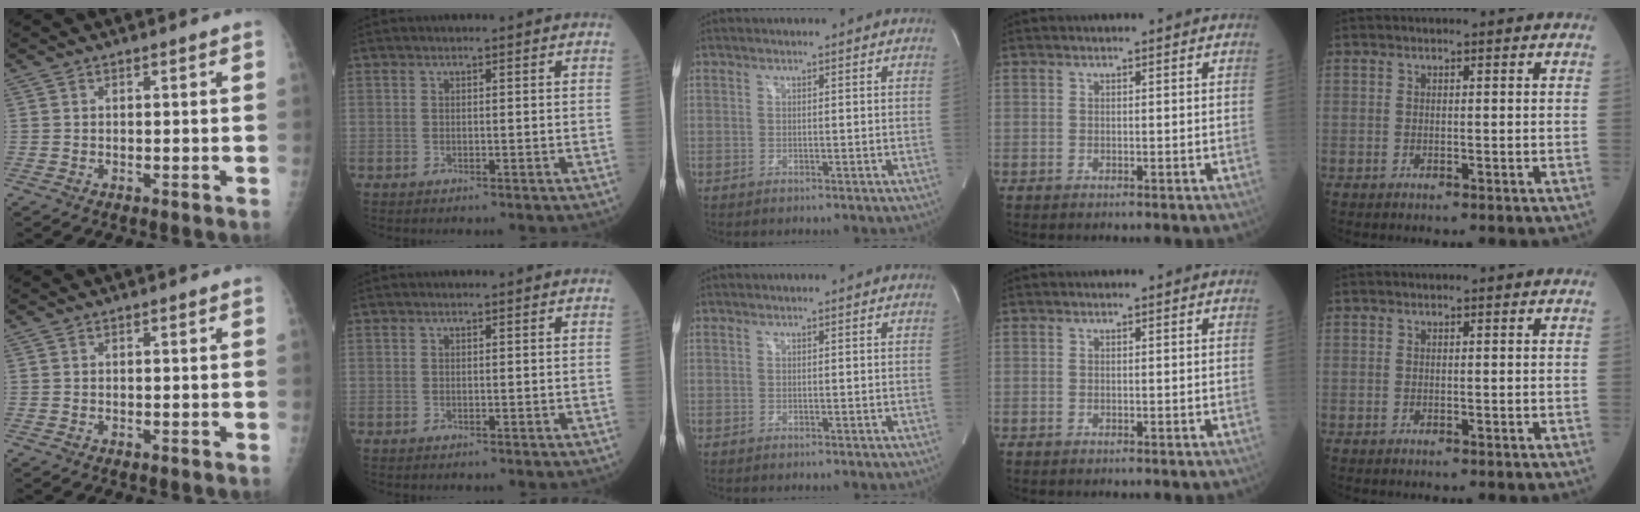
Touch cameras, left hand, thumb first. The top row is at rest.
{}